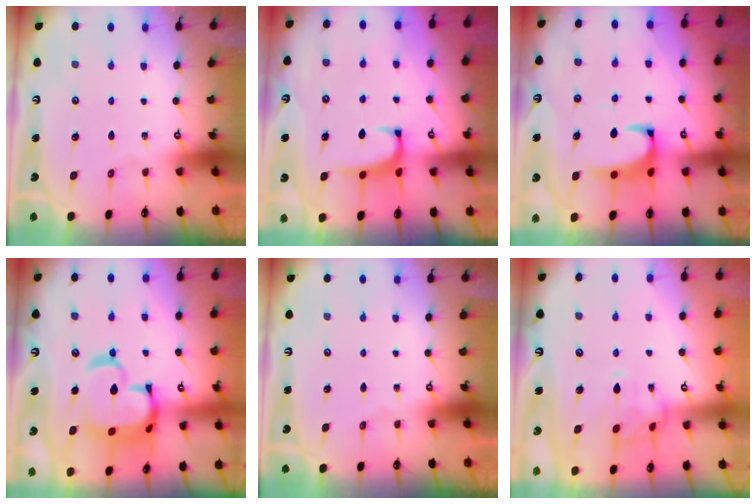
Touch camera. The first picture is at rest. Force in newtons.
{"total": 1.5, "press": 1.2, "slide": 0.8}
{"total": 2.2, "press": 2.0, "slide": 1.0}
{"total": 17.7, "press": 17.6, "slide": 1.9}
{"total": 0.0}
{"total": 3.0, "press": 2.8, "slide": 1.2}